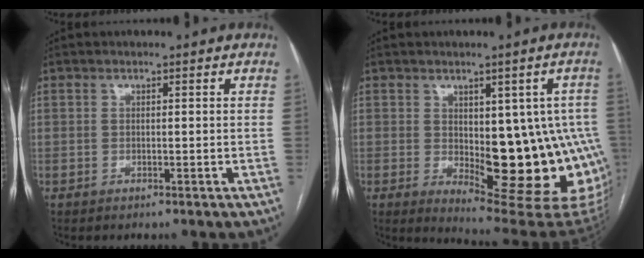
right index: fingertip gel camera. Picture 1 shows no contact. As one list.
[{"total": 17.9, "force": [-2.0, 6.8, 16.5], "torque": [-0.136, 0.008, -0.001]}]